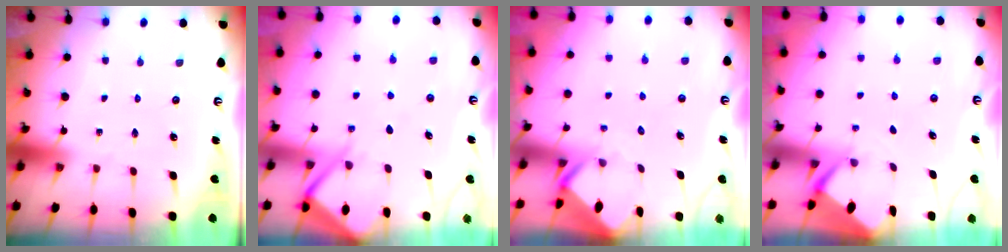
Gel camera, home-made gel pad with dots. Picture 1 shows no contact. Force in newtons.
{"total": 6.1, "press": 6.1, "slide": 0.6}
{"total": 2.8, "press": 2.8, "slide": 0.1}
{"total": 2.6, "press": 2.6, "slide": 0.0}